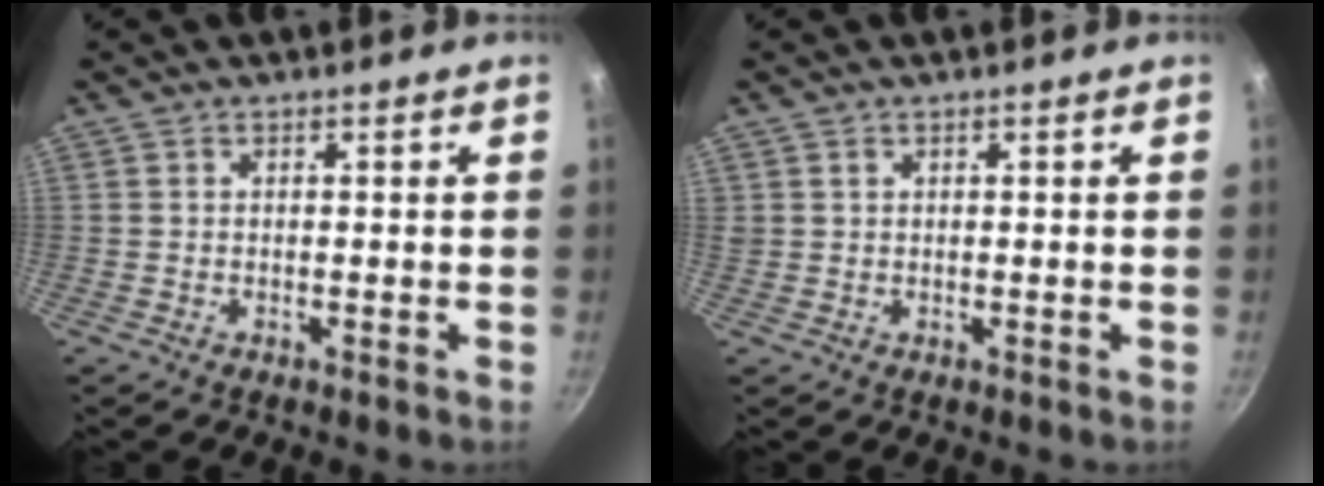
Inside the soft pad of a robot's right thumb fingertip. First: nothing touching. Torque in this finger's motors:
{"motor_torque": [-0.19, 0.43, 0.49, 0.41, 0.03]}